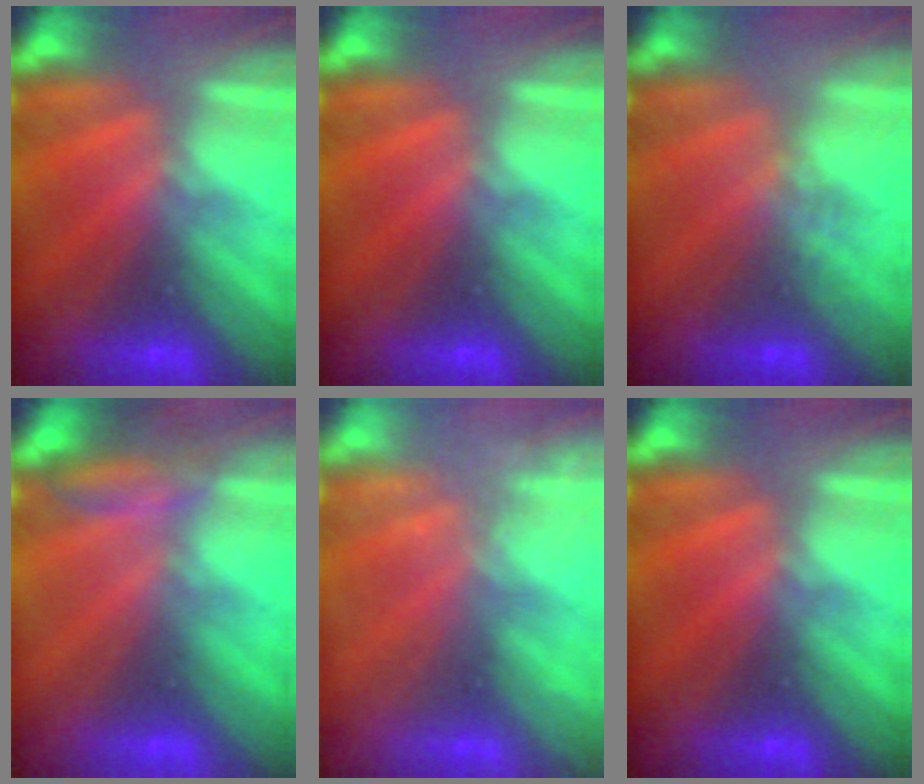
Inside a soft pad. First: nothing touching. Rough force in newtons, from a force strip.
{"total": 0.0}
{"total": 2.4}
{"total": 2.5}
{"total": 2.4}
{"total": 0.0}